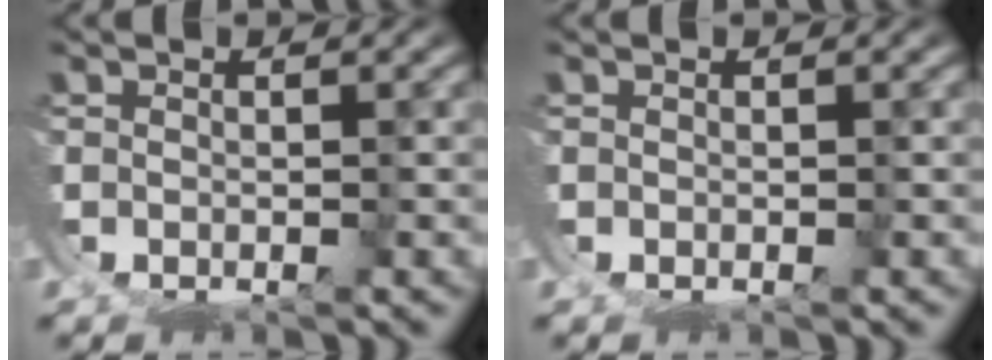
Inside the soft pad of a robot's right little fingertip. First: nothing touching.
{"total": 0.0}